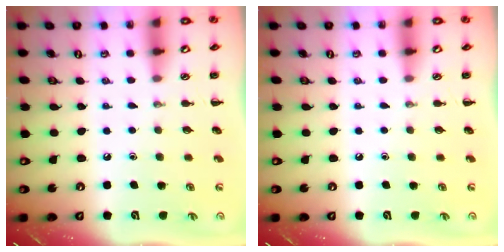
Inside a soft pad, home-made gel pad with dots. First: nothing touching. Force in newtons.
{"total": 0.0}